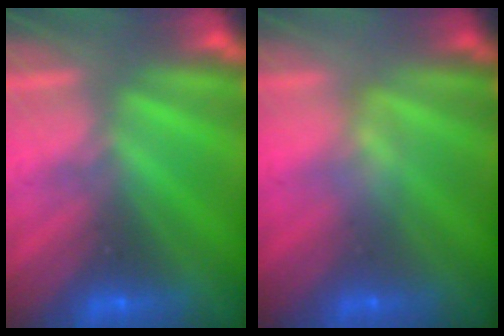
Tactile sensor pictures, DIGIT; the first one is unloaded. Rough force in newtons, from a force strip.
{"total": 2.4}